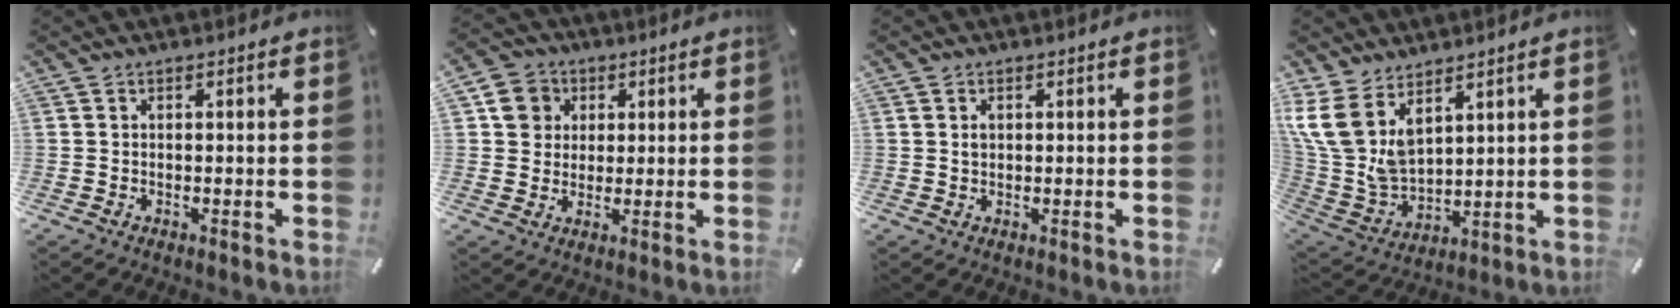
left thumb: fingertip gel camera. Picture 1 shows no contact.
{"total": 6.8, "force": [1.8, 6.3, 1.7], "torque": [-0.021, 0.004, 0.032]}
{"total": 1.5, "force": [0.4, 1.0, 1.0], "torque": [-0.022, 0.004, 0.007]}
{"total": 12.1, "force": [7.2, 7.1, 6.7], "torque": [-0.185, -0.044, 0.138]}